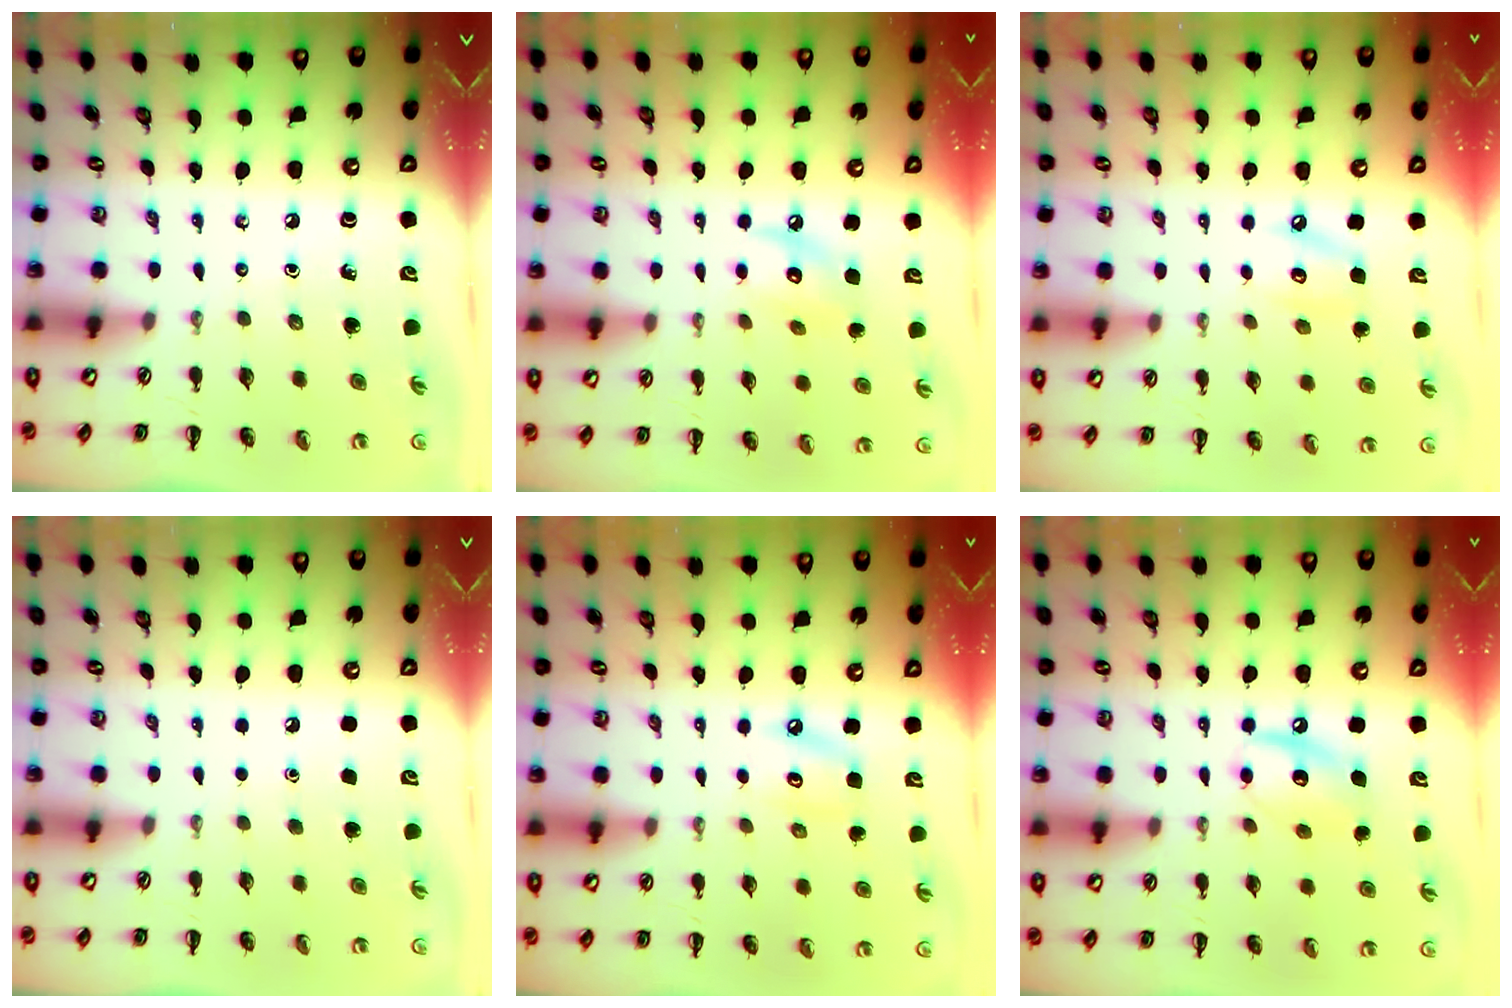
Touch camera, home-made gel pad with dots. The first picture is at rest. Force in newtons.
{"total": 8.6, "press": 8.6, "slide": 0.3}
{"total": 5.7, "press": 5.6, "slide": 0.8}
{"total": 1.8, "press": 1.8, "slide": 0.1}
{"total": 5.1, "press": 5.0, "slide": 0.9}
{"total": 11.3, "press": 11.3, "slide": 1.0}